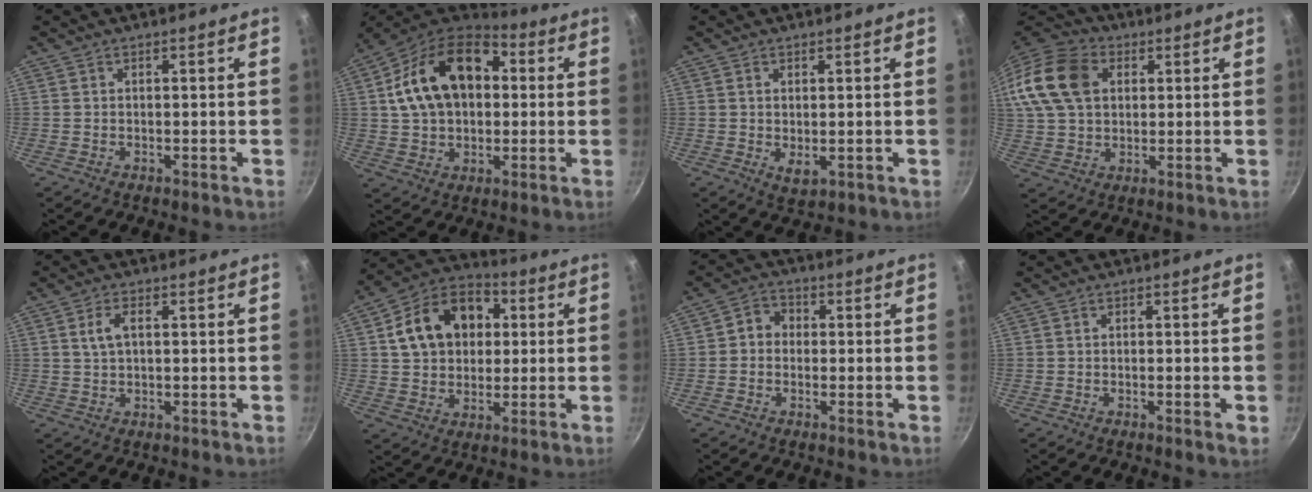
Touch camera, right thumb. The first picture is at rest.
{"total": 20.2, "force": [3.6, 13.8, 14.3], "torque": [-0.227, 0.032, 0.047]}
{"total": 2.7, "force": [0.2, 1.4, 2.3], "torque": [-0.037, -0.012, 0.008]}
{"total": 21.2, "force": [6.1, 15.6, 13.0], "torque": [-0.284, 0.030, 0.105]}
{"total": 3.8, "force": [0.9, 2.0, 3.1], "torque": [-0.054, 0.008, 0.016]}
{"total": 16.4, "force": [3.6, 12.4, 10.2], "torque": [-0.143, 0.024, 0.047]}
{"total": 4.1, "force": [-0.2, 3.6, 2.0], "torque": [-0.011, 0.009, -0.017]}
{"total": 1.4, "force": [-0.4, 0.1, 1.4], "torque": [-0.022, -0.002, -0.010]}